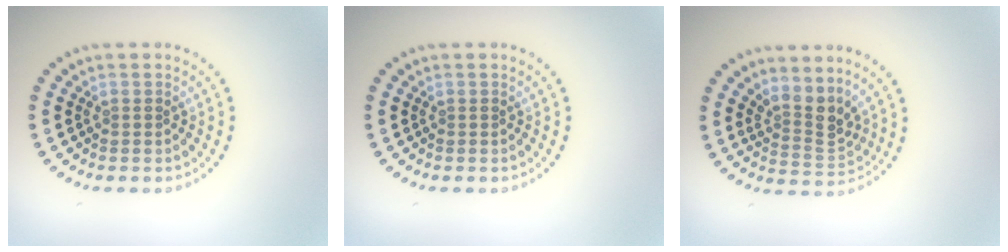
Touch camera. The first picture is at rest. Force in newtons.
{"total": 0.0}
{"total": 3.0, "press": 2.1, "slide": 2.1}